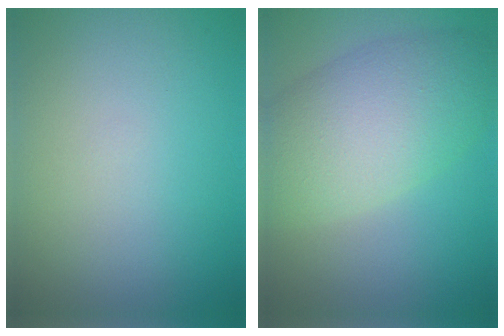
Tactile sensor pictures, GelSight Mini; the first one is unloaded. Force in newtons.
{"total": 8.1, "press": 8.1, "slide": 0.3}